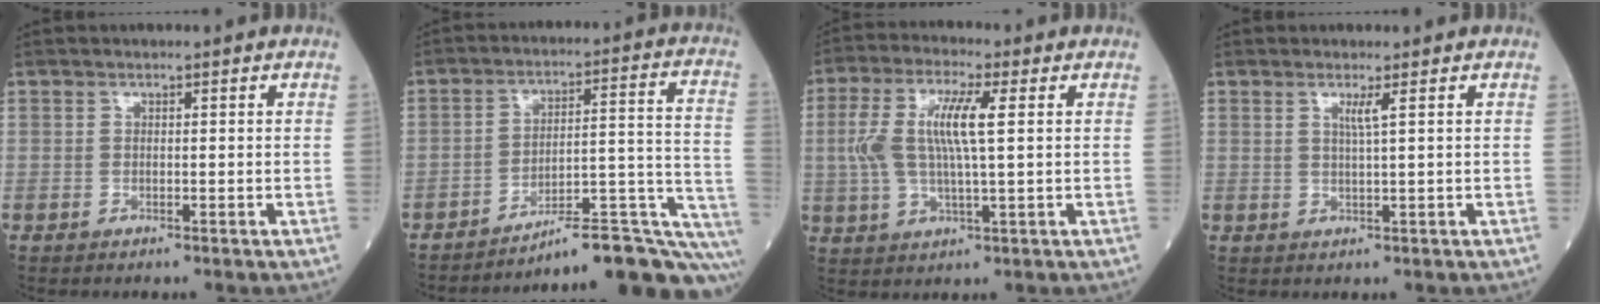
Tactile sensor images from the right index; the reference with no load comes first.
{"total": 19.1, "force": [-17.3, 0.1, 8.1], "torque": [-0.036, 0.044, -0.237]}
{"total": 9.3, "force": [1.5, 2.0, 9.0], "torque": [-0.201, 0.016, 0.029]}
{"total": 1.8, "force": [0.8, -0.5, 1.6], "torque": [-0.033, -0.006, 0.016]}